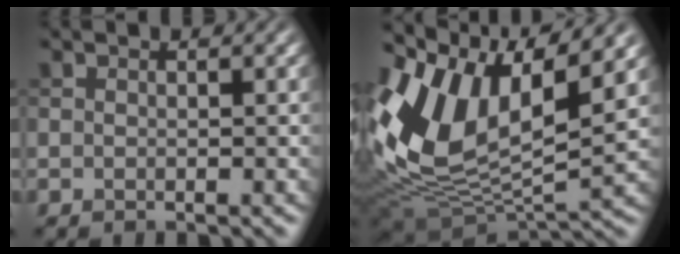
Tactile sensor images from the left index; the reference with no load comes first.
{"total": 11.9, "force": [4.0, 6.4, 9.2], "torque": [-0.188, 0.007, 0.071]}